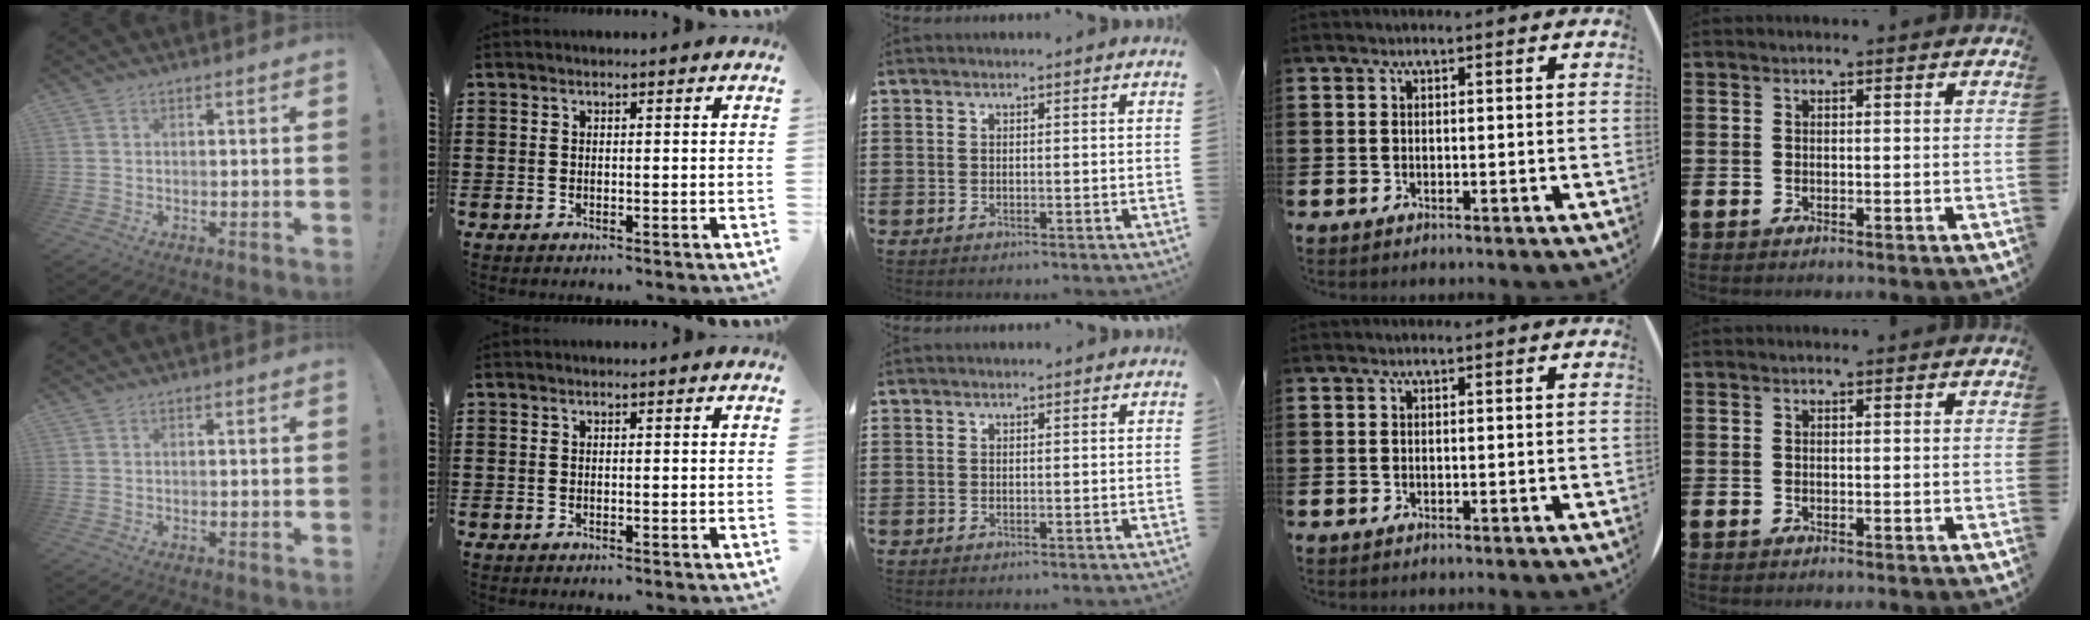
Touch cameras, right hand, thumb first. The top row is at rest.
{}